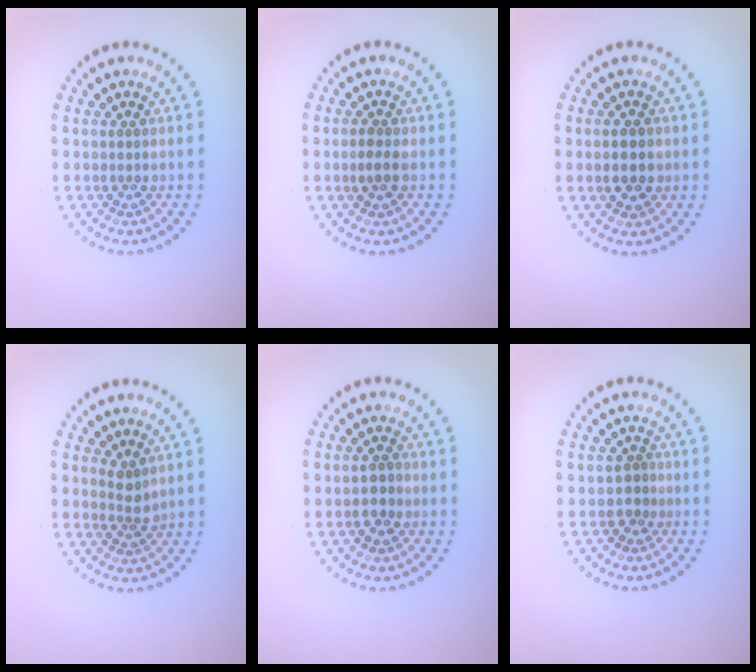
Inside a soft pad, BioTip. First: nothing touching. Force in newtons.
{"total": 1.6, "press": 1.6, "slide": 0.3}
{"total": 3.5, "press": 3.4, "slide": 0.2}
{"total": 1.8, "press": 1.4, "slide": 1.2}
{"total": 1.7, "press": 1.7, "slide": 0.1}
{"total": 1.1, "press": 0.9, "slide": 0.6}